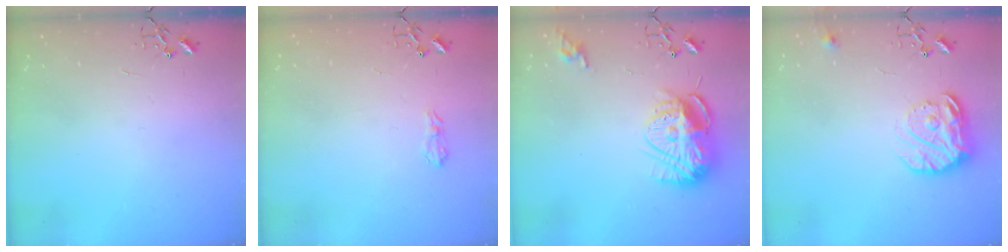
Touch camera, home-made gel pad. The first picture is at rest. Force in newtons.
{"total": 7.0, "press": 6.9, "slide": 0.9}
{"total": 15.3, "press": 15.3, "slide": 0.9}
{"total": 16.2, "press": 16.1, "slide": 1.4}